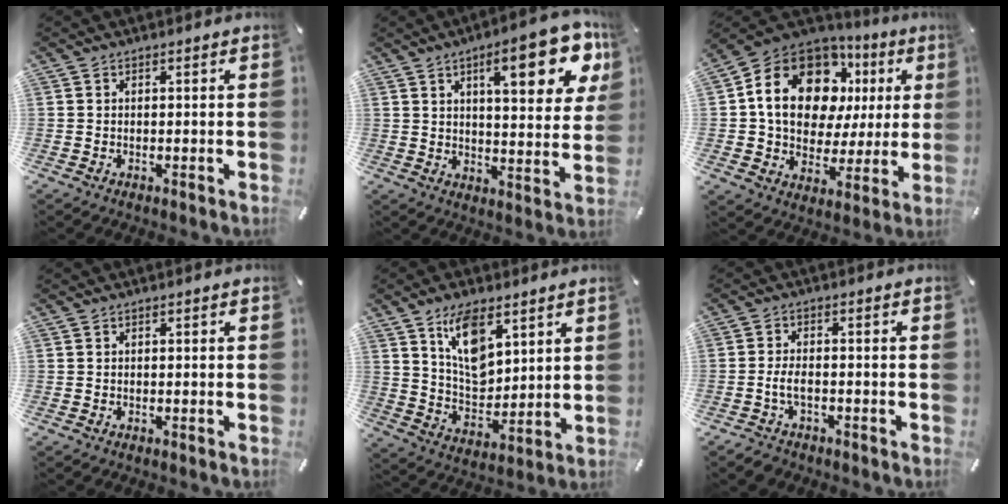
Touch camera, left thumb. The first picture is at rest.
{"total": 17.1, "force": [8.2, 5.9, 13.7], "torque": [-0.183, -0.032, 0.122]}
{"total": 20.1, "force": [6.3, 14.3, 12.6], "torque": [-0.217, -0.020, 0.109]}
{"total": 0.0}
{"total": 12.2, "force": [6.9, 7.0, 7.3], "torque": [-0.130, -0.020, 0.128]}
{"total": 3.9, "force": [-1.5, 2.2, 2.9], "torque": [-0.056, 0.010, -0.029]}